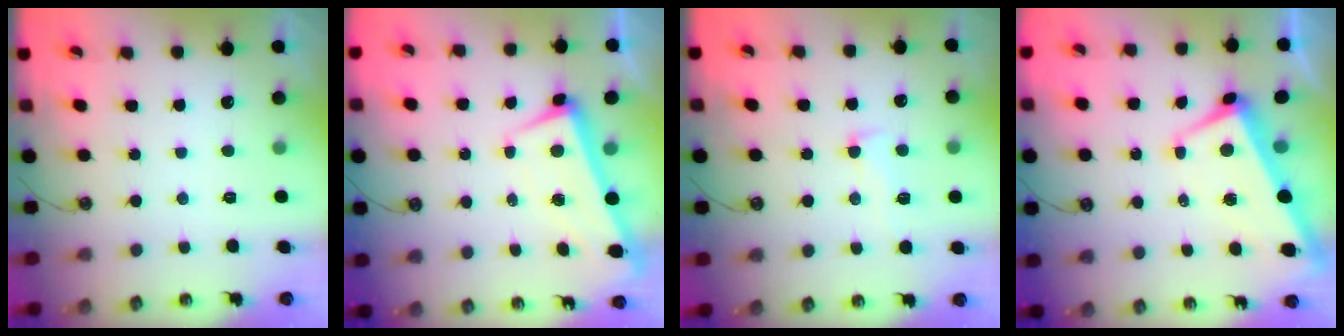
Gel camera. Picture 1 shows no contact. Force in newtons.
{"total": 1.7, "press": 0.7, "slide": 1.6}
{"total": 3.4, "press": 3.2, "slide": 1.1}
{"total": 1.1, "press": 0.4, "slide": 1.0}